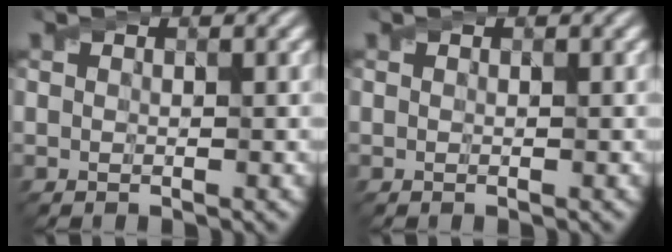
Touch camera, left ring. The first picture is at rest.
{"total": 0.0}